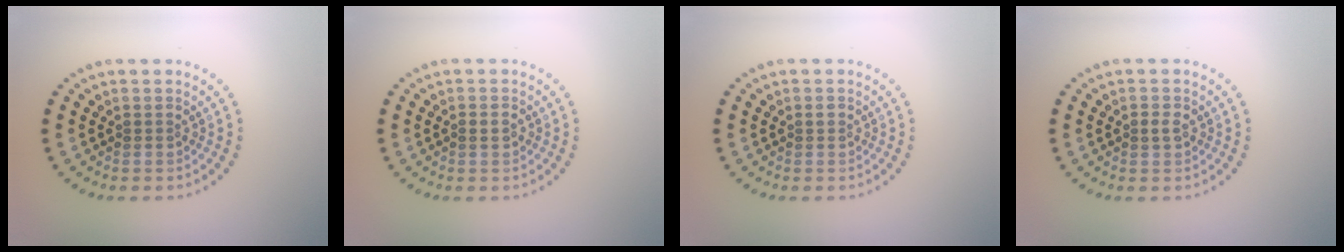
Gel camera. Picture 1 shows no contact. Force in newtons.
{"total": 1.0, "press": 1.0, "slide": 0.2}
{"total": 0.5, "press": 0.4, "slide": 0.3}
{"total": 1.1, "press": 1.0, "slide": 0.2}